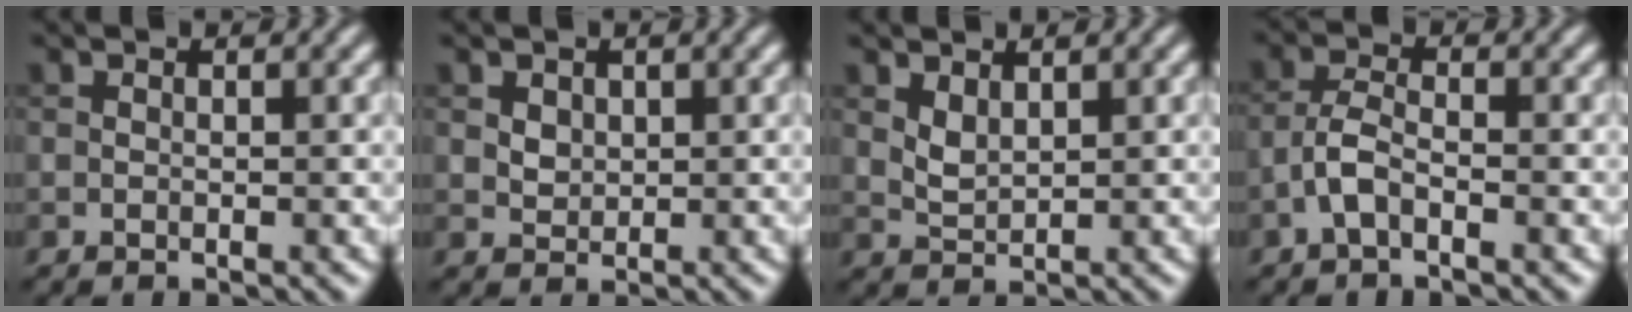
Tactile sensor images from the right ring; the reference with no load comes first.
{"total": 1.4, "force": [0.6, 1.0, 0.6], "torque": [-0.013, 0.000, 0.012]}
{"total": 1.5, "force": [1.0, 0.7, 0.9], "torque": [-0.024, -0.003, 0.027]}
{"total": 2.4, "force": [-1.3, 0.8, 1.9], "torque": [-0.042, 0.007, -0.034]}